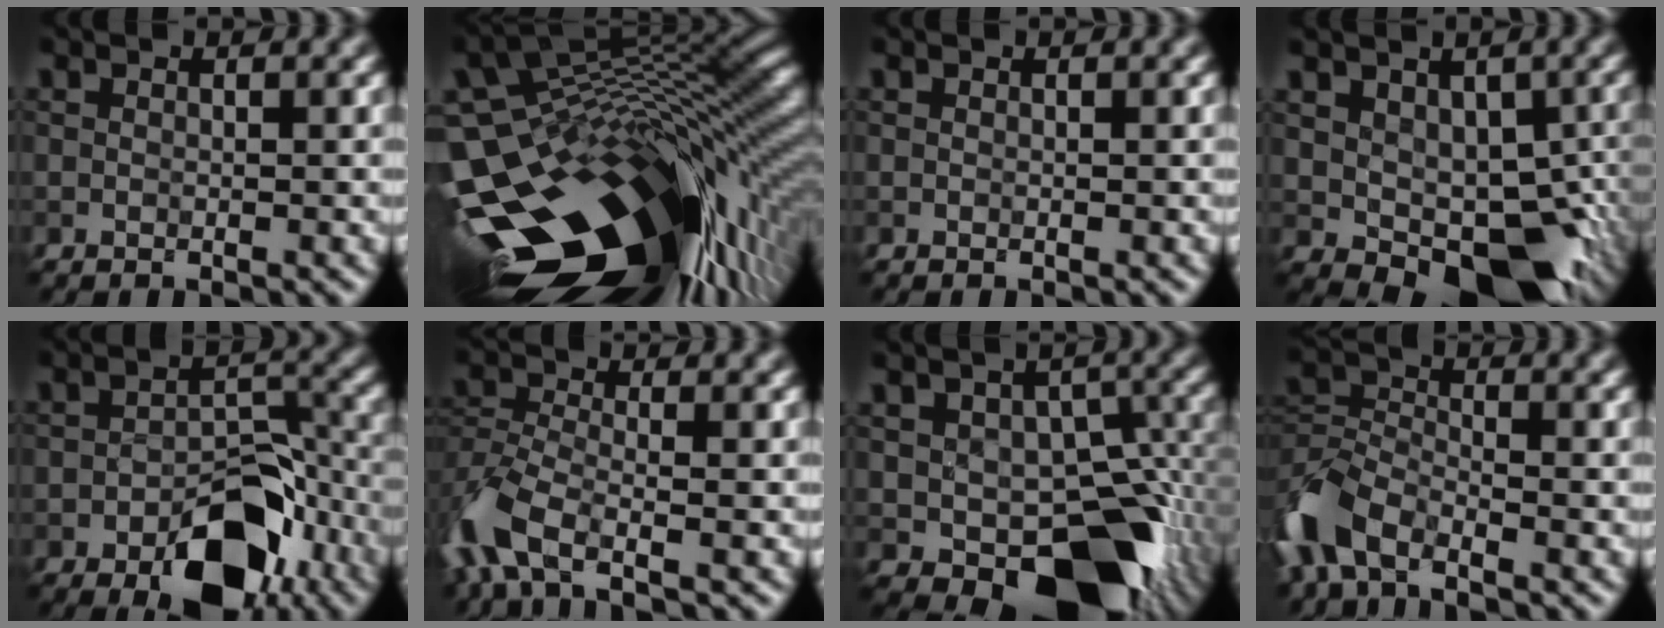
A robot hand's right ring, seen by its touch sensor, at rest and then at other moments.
{"total": 18.2, "force": [-4.0, 8.8, 15.5], "torque": [-0.282, -0.020, -0.068]}
{"total": 0.0}
{"total": 8.0, "force": [-1.3, 5.0, 6.1], "torque": [-0.082, -0.007, -0.012]}
{"total": 9.2, "force": [-5.0, 4.5, 6.2], "torque": [-0.080, -0.002, -0.072]}
{"total": 6.8, "force": [-4.2, 2.9, 4.5], "torque": [-0.104, -0.008, -0.093]}
{"total": 12.1, "force": [-3.8, 7.9, 8.4], "torque": [-0.096, -0.008, -0.059]}
{"total": 7.0, "force": [-4.4, 3.5, 4.0], "torque": [-0.089, -0.002, -0.102]}